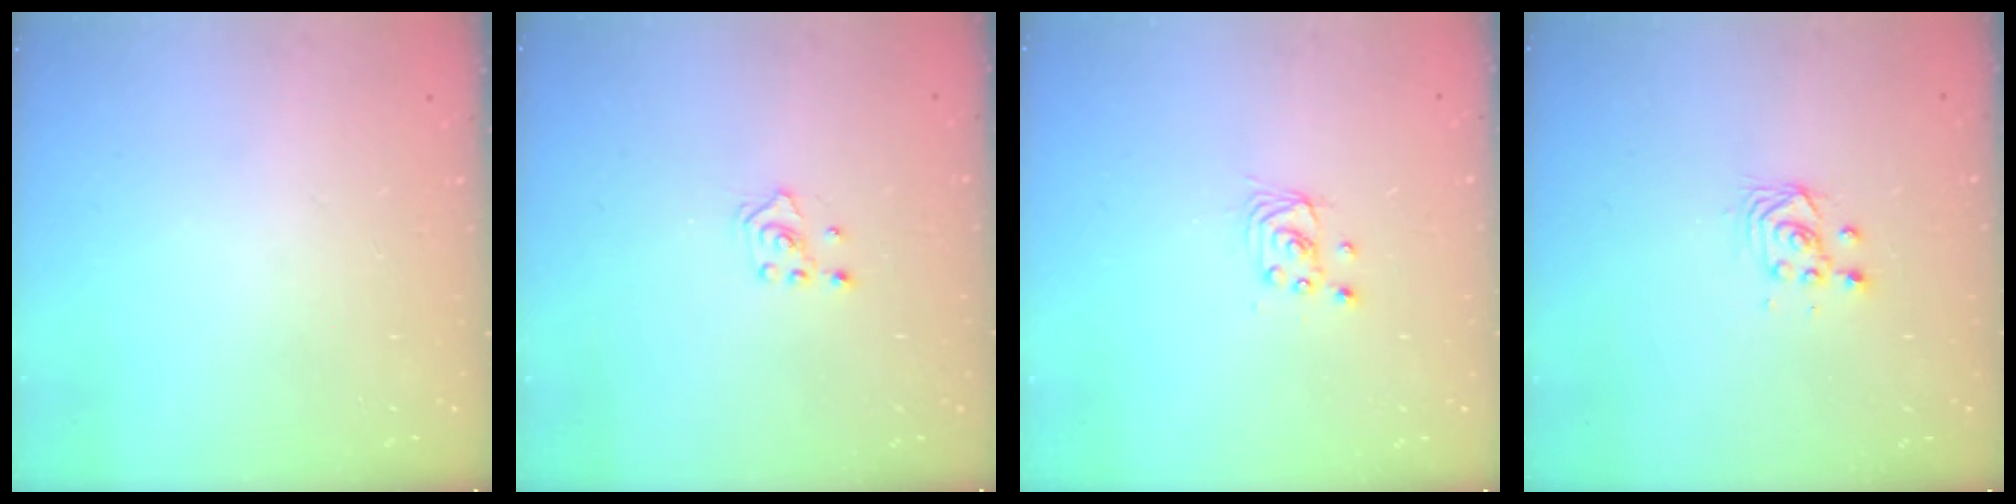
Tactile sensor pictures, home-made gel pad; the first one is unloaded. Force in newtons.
{"total": 2.4, "press": 2.2, "slide": 0.8}
{"total": 2.5, "press": 2.5, "slide": 0.1}
{"total": 3.3, "press": 3.1, "slide": 1.1}